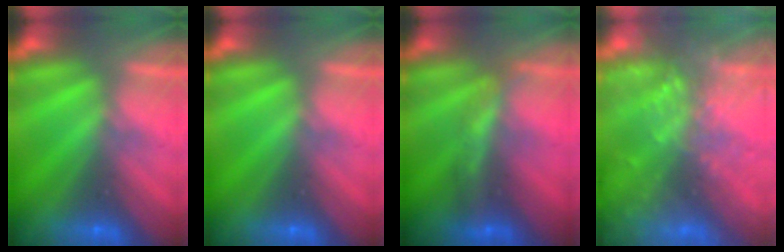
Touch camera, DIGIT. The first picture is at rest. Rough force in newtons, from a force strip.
{"total": 0.0}
{"total": 2.0}
{"total": 8.3}